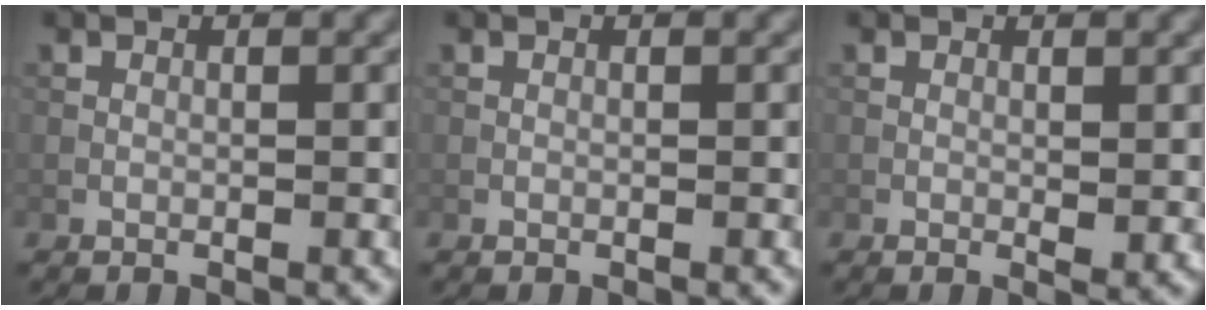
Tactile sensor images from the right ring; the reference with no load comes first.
{"total": 0.0}
{"total": 1.0, "force": [0.2, 0.4, 0.9], "torque": [-0.011, -0.004, 0.003]}